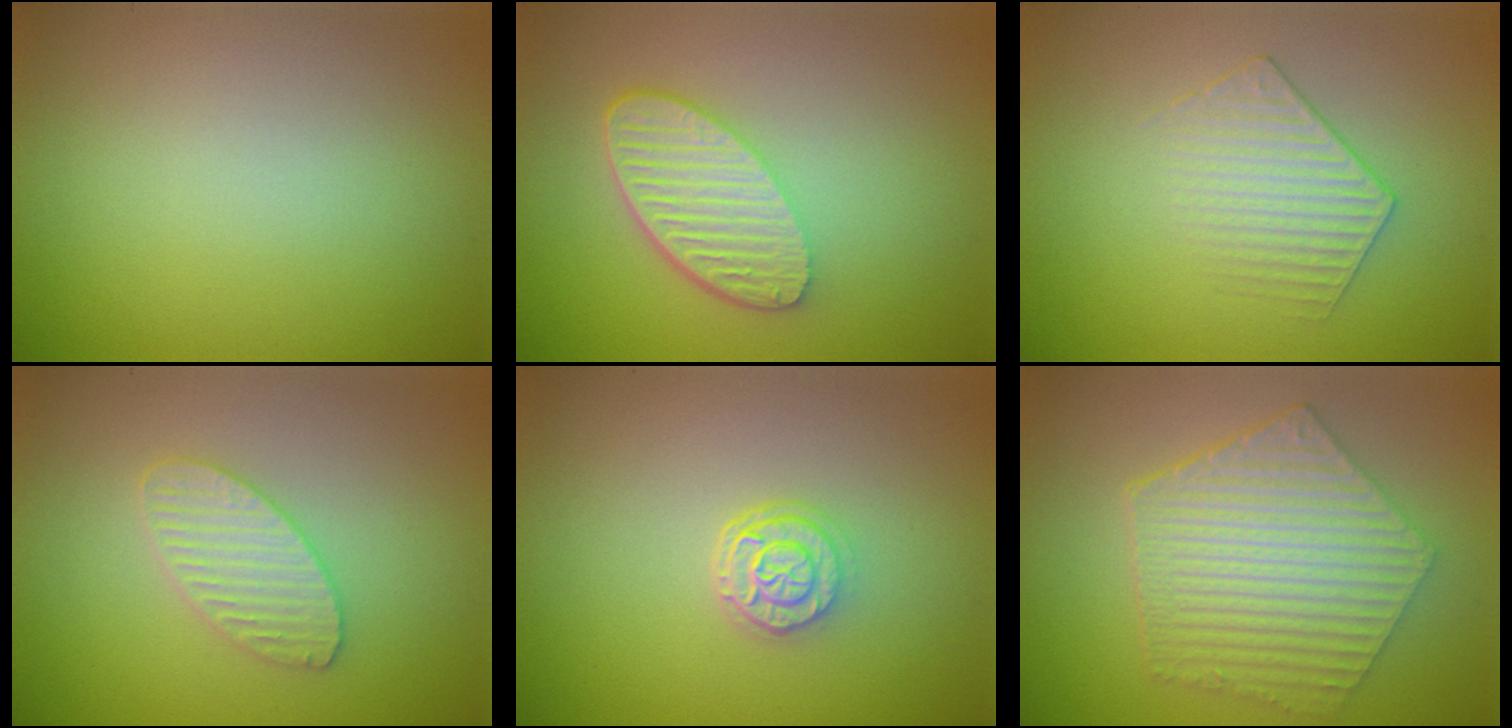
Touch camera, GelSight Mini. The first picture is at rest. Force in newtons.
{"total": 5.6, "press": 4.2, "slide": 3.7}
{"total": 1.9, "press": 1.4, "slide": 1.3}
{"total": 3.0, "press": 3.0, "slide": 0.2}
{"total": 2.7, "press": 2.2, "slide": 1.6}
{"total": 6.9, "press": 5.0, "slide": 4.8}